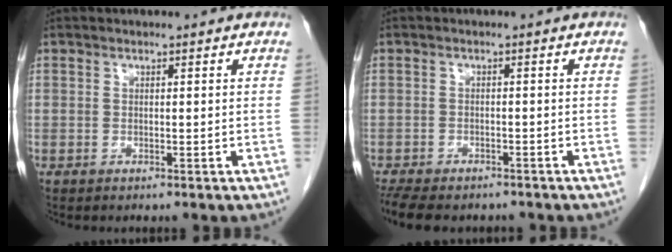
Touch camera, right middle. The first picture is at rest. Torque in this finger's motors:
{"motor_torque": [0.83, -0.66, 0.10, 0.03]}